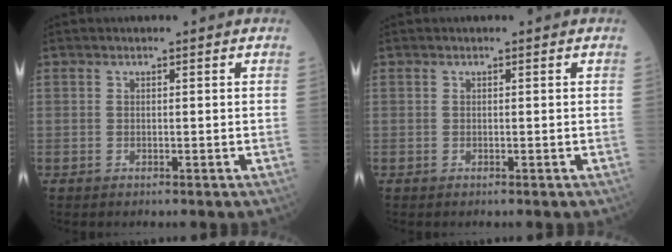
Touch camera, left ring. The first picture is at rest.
{"total": 0.0}